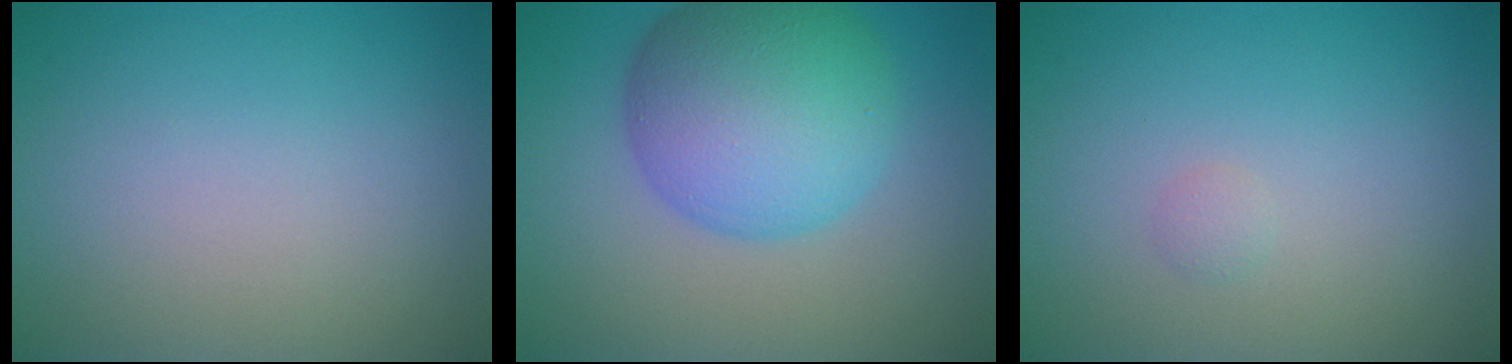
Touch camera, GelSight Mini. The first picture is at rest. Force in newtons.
{"total": 9.7, "press": 9.7, "slide": 0.3}
{"total": 0.6, "press": 0.6, "slide": 0.0}